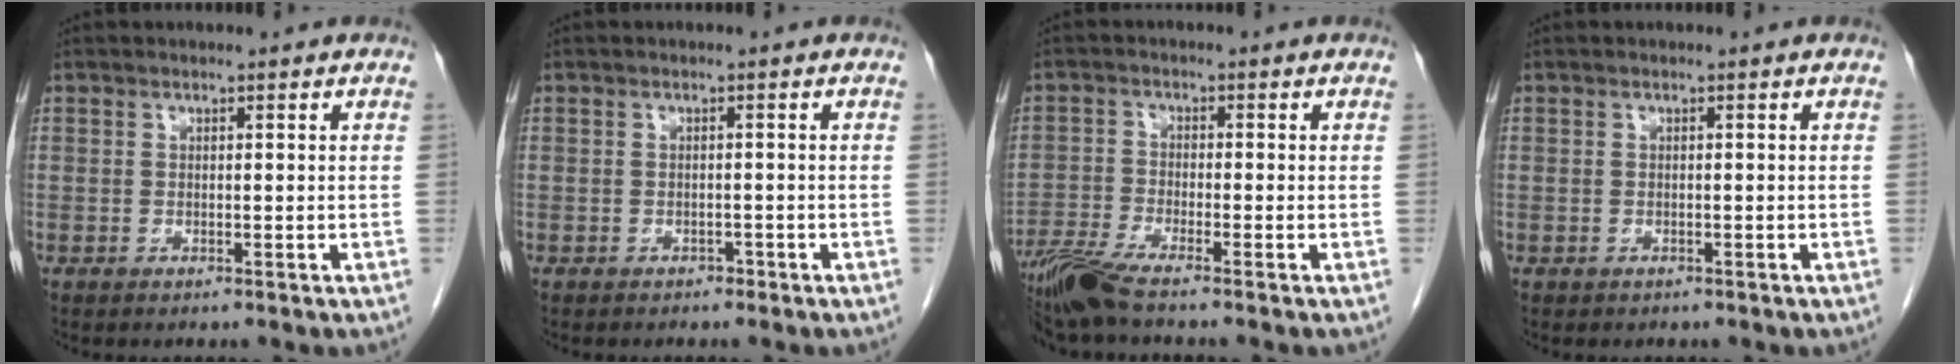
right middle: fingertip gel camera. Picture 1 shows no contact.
{"total": 0.9, "force": [-0.7, 0.5, 0.2], "torque": [-0.008, 0.001, -0.010]}
{"total": 6.3, "force": [-5.1, -0.5, 3.6], "torque": [-0.076, -0.023, -0.103]}
{"total": 0.0}